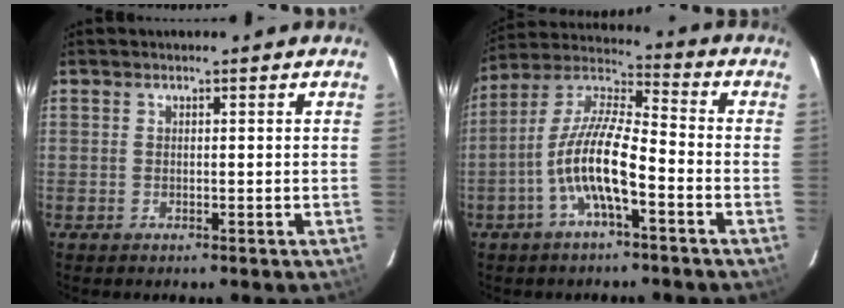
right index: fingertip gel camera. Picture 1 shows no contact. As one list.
[{"total": 11.9, "force": [-4.8, 2.8, 10.5], "torque": [-0.216, 0.006, -0.095]}]